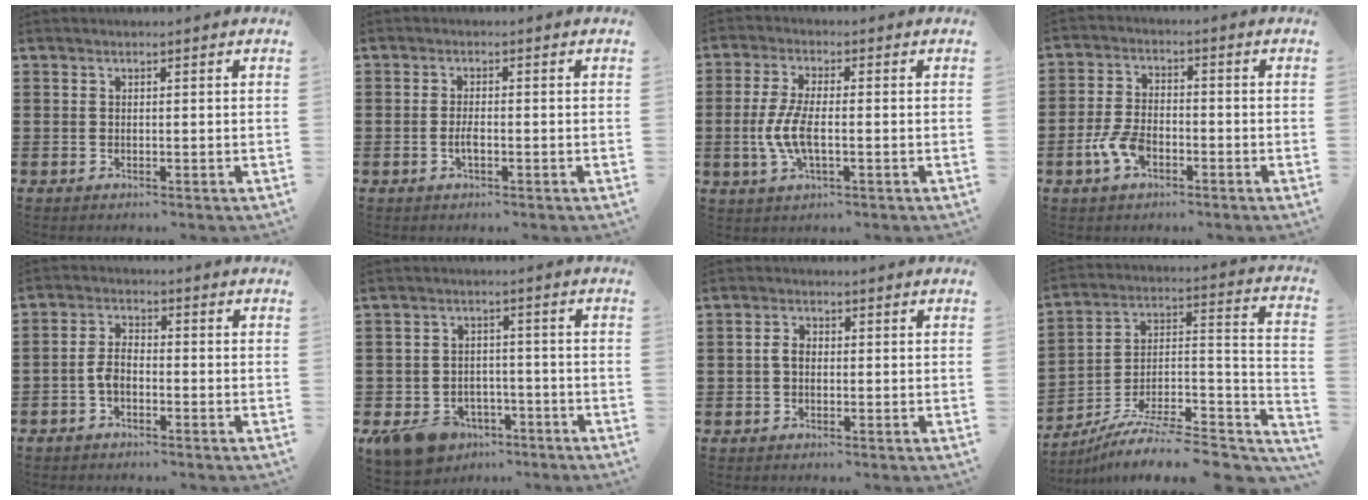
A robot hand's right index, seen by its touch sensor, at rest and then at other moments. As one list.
[{"total": 2.0, "force": [-0.7, 0.6, 1.8], "torque": [-0.040, -0.001, -0.015]}, {"total": 5.9, "force": [-1.1, 2.3, 5.3], "torque": [-0.121, -0.002, -0.028]}, {"total": 5.6, "force": [-2.6, 2.9, 3.9], "torque": [-0.100, 0.000, -0.056]}, {"total": 3.5, "force": [-1.8, 1.7, 2.4], "torque": [-0.059, 0.003, -0.039]}, {"total": 6.7, "force": [-4.9, 3.7, 2.6], "torque": [-0.069, 0.014, -0.094]}, {"total": 2.2, "force": [-0.2, 1.4, 1.7], "torque": [-0.040, 0.002, -0.007]}, {"total": 9.2, "force": [-7.3, 2.4, 4.9], "torque": [-0.076, 0.013, -0.140]}]